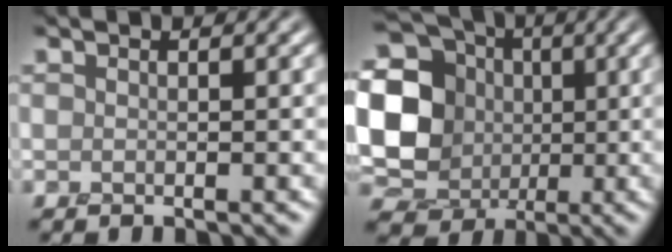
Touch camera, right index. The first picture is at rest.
{"total": 16.9, "force": [1.0, 15.6, 6.3], "torque": [-0.185, 0.024, -0.015]}